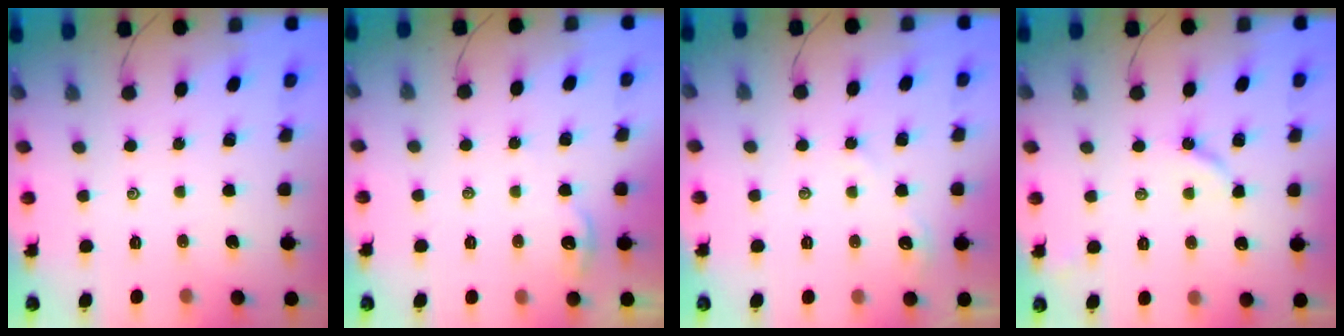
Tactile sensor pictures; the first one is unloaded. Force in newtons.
{"total": 2.5, "press": 2.5, "slide": 0.3}
{"total": 2.2, "press": 2.2, "slide": 0.4}
{"total": 2.8, "press": 2.8, "slide": 0.4}